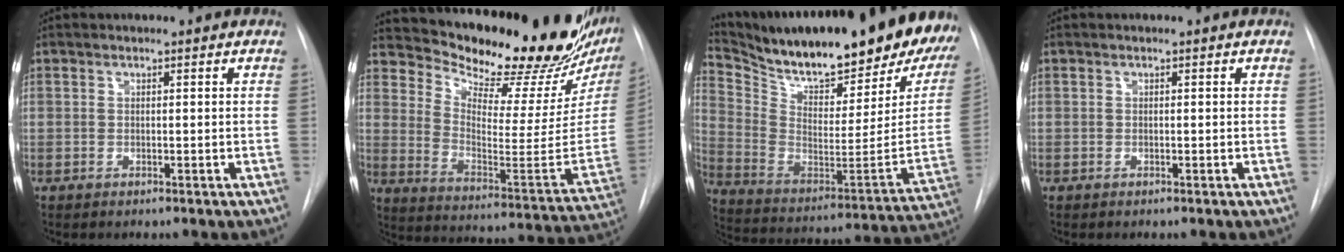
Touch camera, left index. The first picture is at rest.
{"total": 26.4, "force": [22.9, 4.6, 12.2], "torque": [-0.193, -0.085, 0.305]}
{"total": 31.3, "force": [26.0, 5.6, 16.5], "torque": [-0.292, -0.075, 0.372]}
{"total": 0.0}